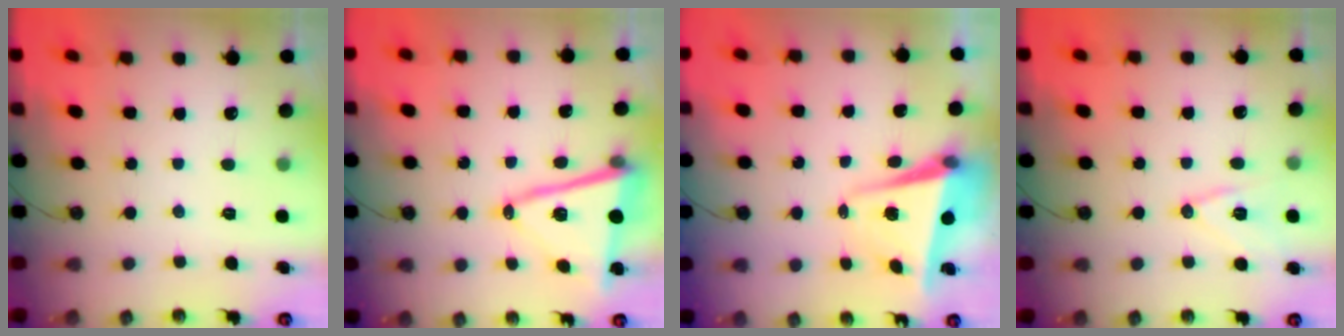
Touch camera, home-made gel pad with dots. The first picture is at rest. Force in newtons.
{"total": 14.1, "press": 13.9, "slide": 2.5}
{"total": 5.3, "press": 4.9, "slide": 2.0}
{"total": 9.9, "press": 9.3, "slide": 3.4}